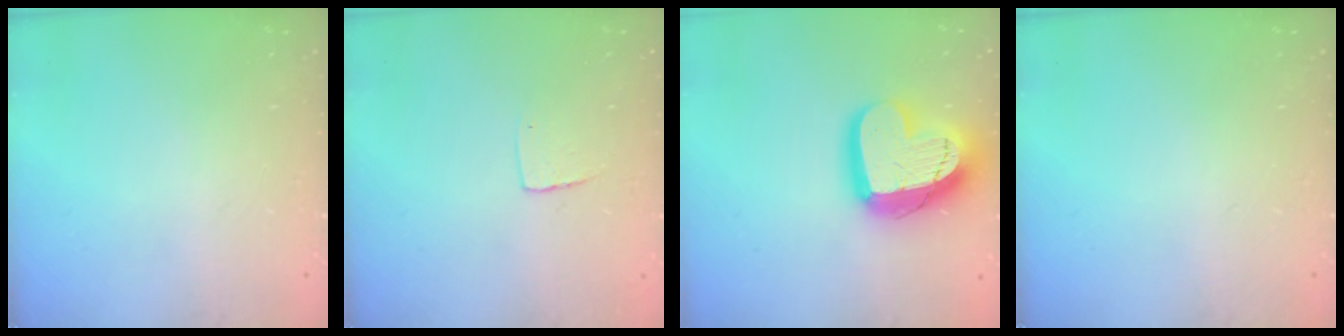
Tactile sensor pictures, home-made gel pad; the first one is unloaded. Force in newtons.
{"total": 3.9, "press": 3.8, "slide": 0.3}
{"total": 19.5, "press": 19.4, "slide": 1.4}
{"total": 0.0}